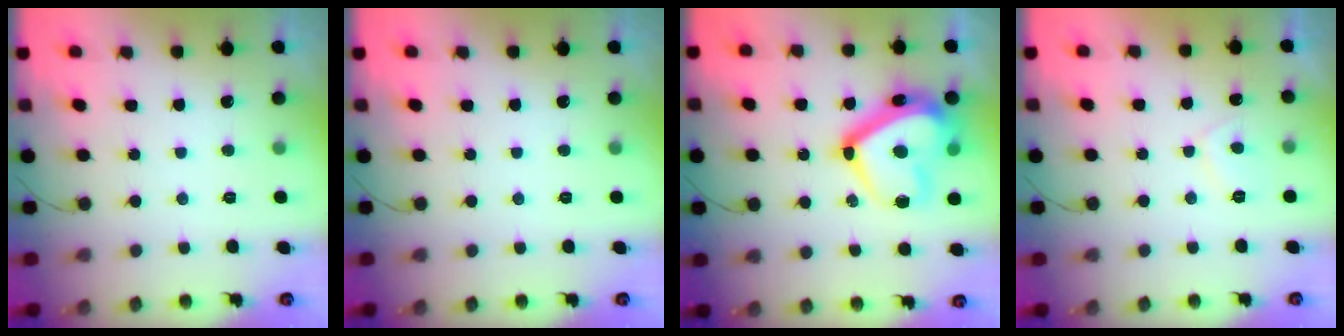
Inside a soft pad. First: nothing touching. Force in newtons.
{"total": 0.0}
{"total": 22.3, "press": 22.2, "slide": 1.5}
{"total": 2.8, "press": 2.7, "slide": 0.6}